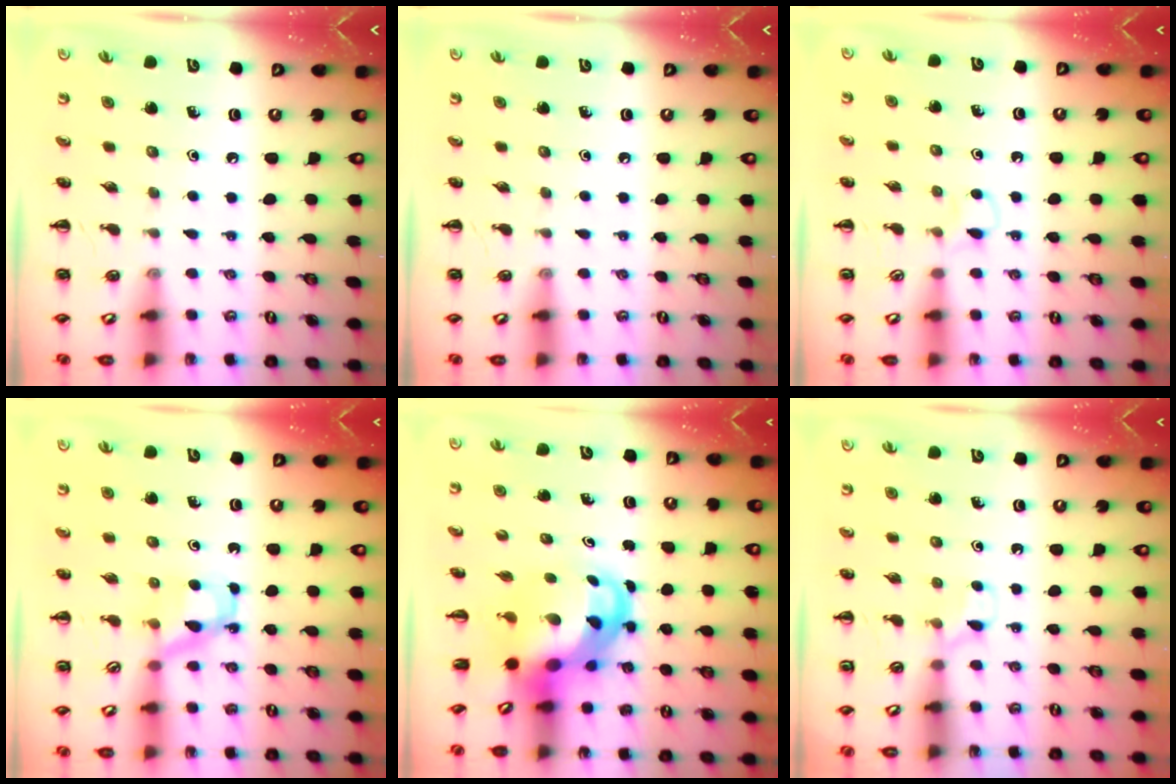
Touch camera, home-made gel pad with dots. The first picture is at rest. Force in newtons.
{"total": 0.0}
{"total": 2.8, "press": 2.6, "slide": 1.2}
{"total": 4.1, "press": 3.9, "slide": 1.2}
{"total": 6.1, "press": 5.9, "slide": 1.8}
{"total": 4.2, "press": 4.0, "slide": 1.3}